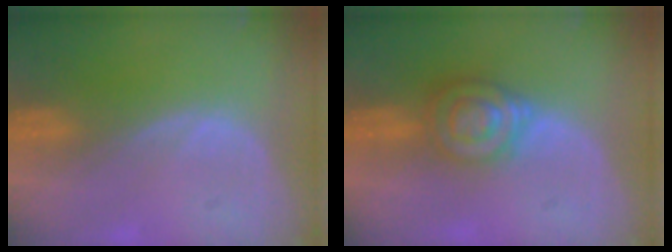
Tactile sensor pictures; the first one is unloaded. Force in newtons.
{"total": 6.5, "press": 5.7, "slide": 3.2}